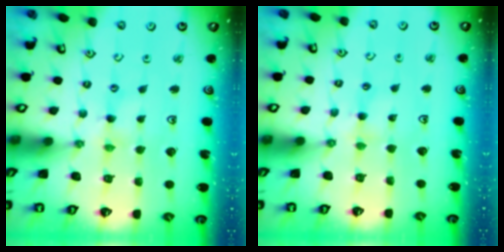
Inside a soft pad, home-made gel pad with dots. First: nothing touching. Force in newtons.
{"total": 2.7, "press": 2.7, "slide": 0.5}